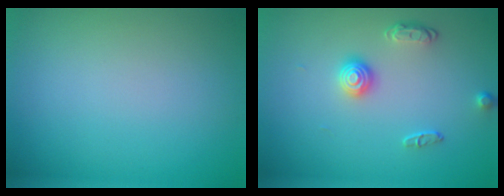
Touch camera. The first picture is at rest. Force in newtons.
{"total": 2.1, "press": 1.6, "slide": 1.4}